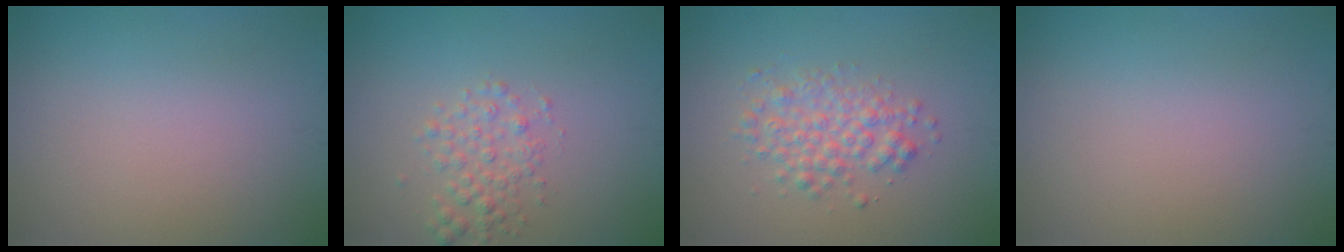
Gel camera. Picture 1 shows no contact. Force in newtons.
{"total": 2.2, "press": 2.2, "slide": 0.1}
{"total": 3.0, "press": 3.0, "slide": 0.1}
{"total": 0.0}